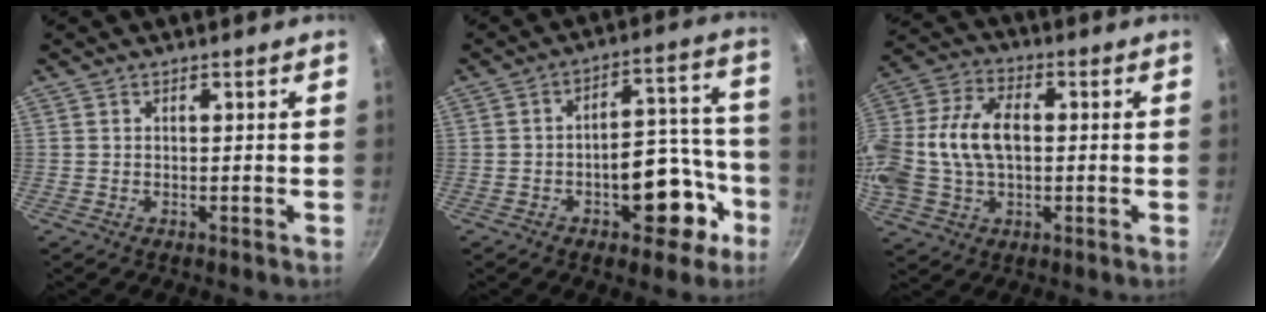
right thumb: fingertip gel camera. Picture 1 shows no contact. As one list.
[{"total": 13.8, "force": [-5.6, 7.5, 10.1], "torque": [-0.081, 0.065, -0.071]}, {"total": 18.0, "force": [0.4, 11.8, 13.6], "torque": [-0.281, 0.035, -0.001]}]